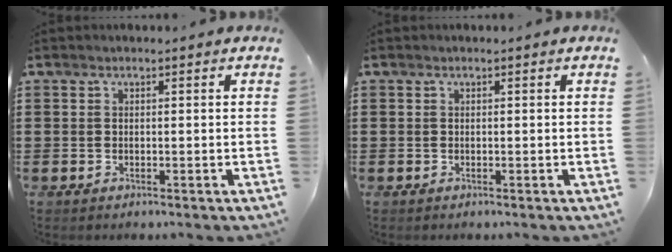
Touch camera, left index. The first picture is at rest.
{"total": 0.0}